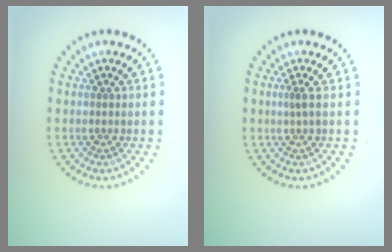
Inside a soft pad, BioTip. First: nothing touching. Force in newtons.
{"total": 0.6, "press": 0.4, "slide": 0.5}